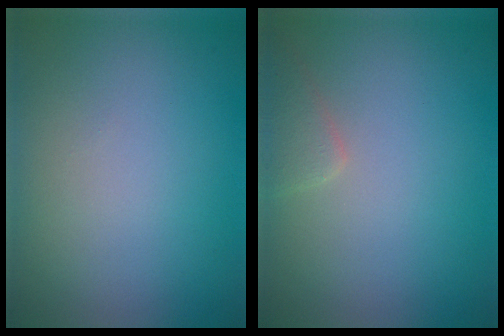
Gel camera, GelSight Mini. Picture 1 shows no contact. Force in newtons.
{"total": 1.6, "press": 1.6, "slide": 0.0}